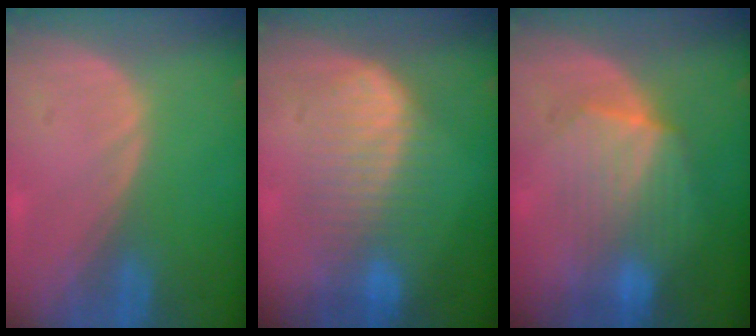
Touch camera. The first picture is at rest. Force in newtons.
{"total": 7.3, "press": 7.3, "slide": 0.1}
{"total": 7.1, "press": 7.0, "slide": 1.2}